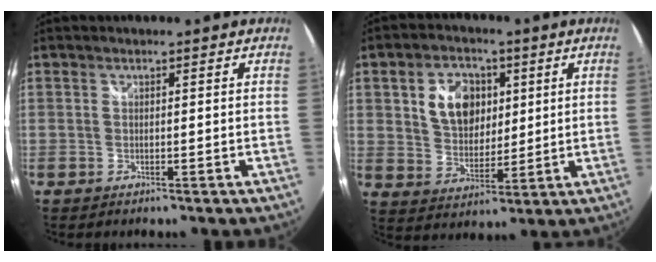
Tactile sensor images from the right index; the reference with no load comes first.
{"total": 10.6, "force": [3.1, 7.6, 6.7], "torque": [-0.127, 0.016, 0.063]}